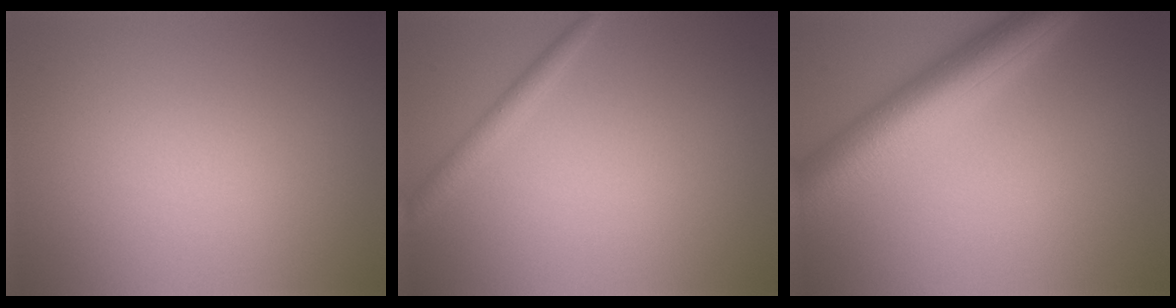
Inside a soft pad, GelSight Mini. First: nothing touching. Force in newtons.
{"total": 1.5, "press": 1.5, "slide": 0.1}
{"total": 6.9, "press": 6.8, "slide": 0.5}